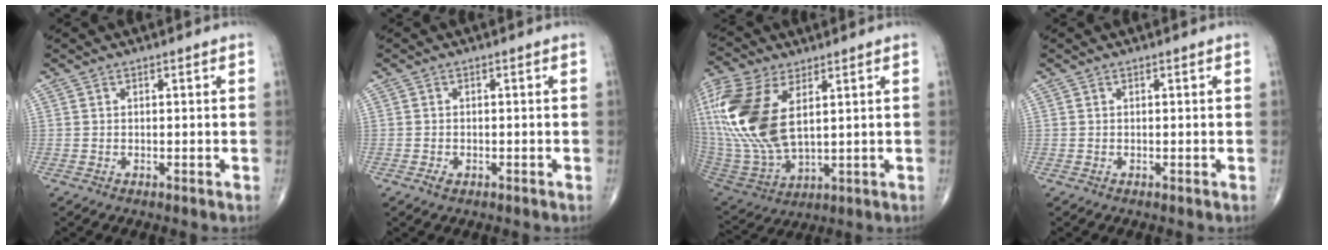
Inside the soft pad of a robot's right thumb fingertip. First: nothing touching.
{"total": 1.3, "force": [-0.6, 0.8, 0.7], "torque": [-0.013, 0.001, -0.011]}
{"total": 21.2, "force": [5.6, 10.9, 17.3], "torque": [-0.400, -0.022, 0.112]}
{"total": 0.0}